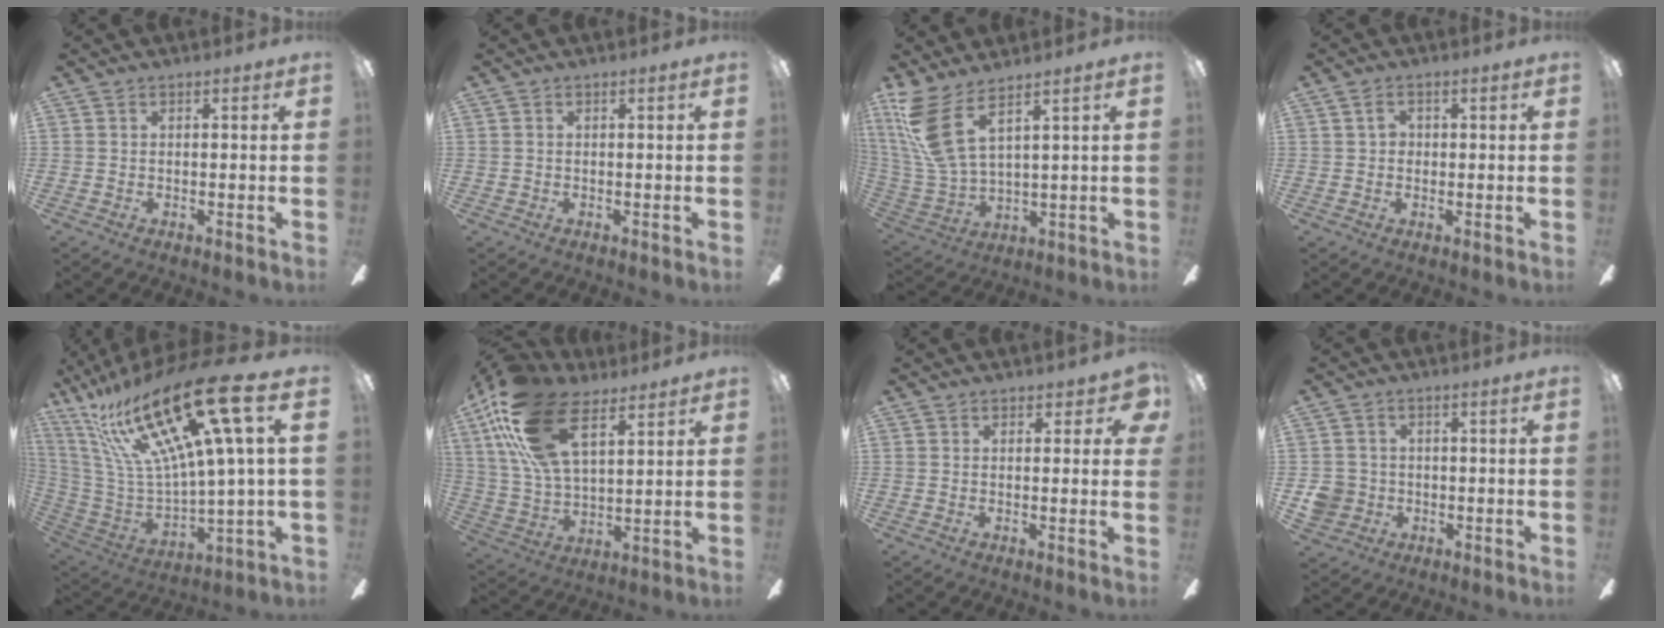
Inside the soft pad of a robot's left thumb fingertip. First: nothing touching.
{"total": 0.0}
{"total": 12.6, "force": [7.2, 3.8, 9.6], "torque": [-0.222, -0.047, 0.129]}
{"total": 2.5, "force": [0.5, 1.9, 1.5], "torque": [-0.023, 0.007, 0.005]}
{"total": 28.7, "force": [14.5, 7.8, 23.5], "torque": [-0.476, -0.097, 0.231]}
{"total": 21.2, "force": [11.7, 9.8, 14.8], "torque": [-0.314, -0.034, 0.206]}
{"total": 3.5, "force": [1.7, 1.9, 2.4], "torque": [-0.014, -0.004, 0.025]}
{"total": 5.2, "force": [-1.0, 4.9, 1.4], "torque": [-0.036, 0.010, -0.018]}